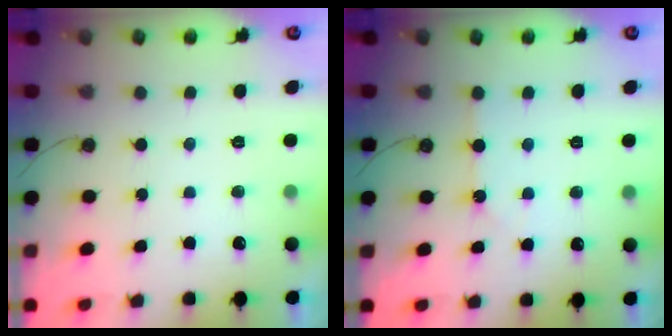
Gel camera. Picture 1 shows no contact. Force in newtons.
{"total": 2.1, "press": 2.1, "slide": 0.4}